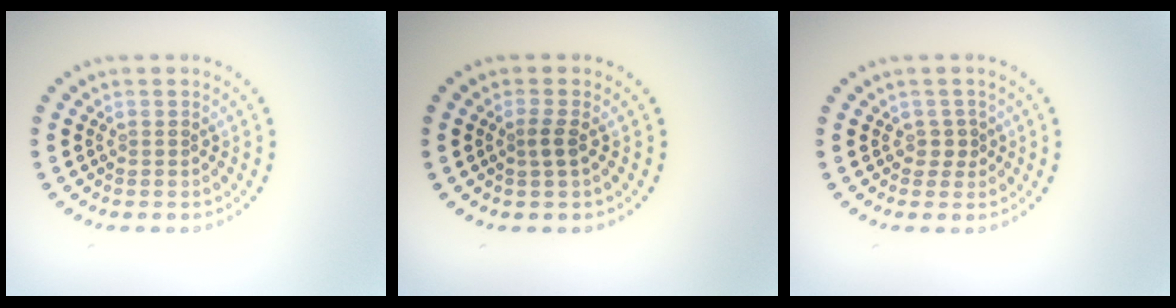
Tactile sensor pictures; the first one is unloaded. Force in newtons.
{"total": 1.2, "press": 1.0, "slide": 0.8}
{"total": 1.3, "press": 0.9, "slide": 0.8}